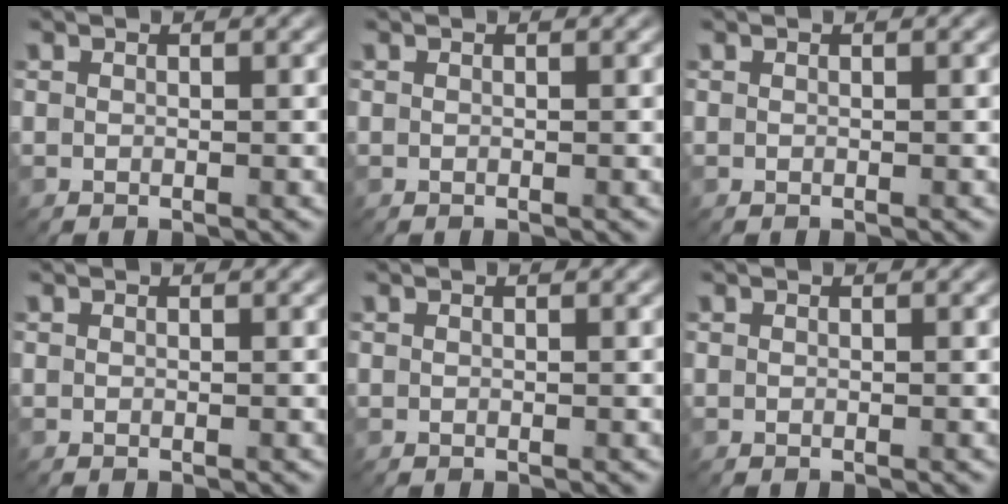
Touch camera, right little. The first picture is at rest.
{"total": 0.0}
{"total": 0.0}
{"total": 0.0}
{"total": 0.0}
{"total": 0.0}